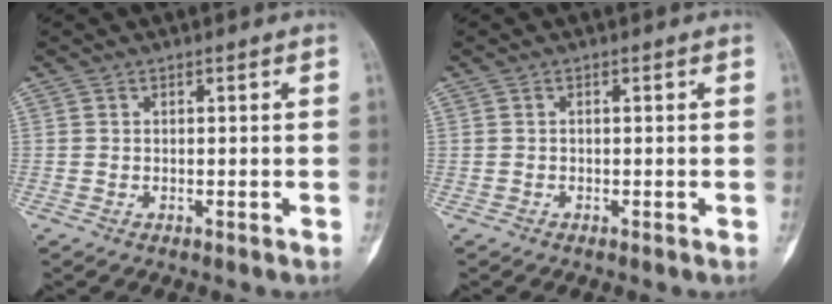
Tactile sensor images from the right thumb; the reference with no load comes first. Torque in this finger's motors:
{"motor_torque": [0.03, 0.02, 0.14, 0.10, -0.10]}